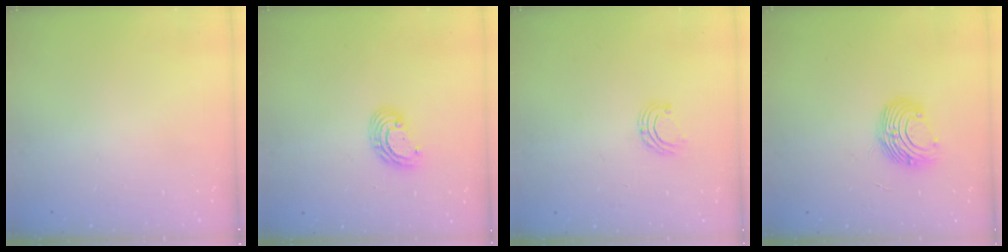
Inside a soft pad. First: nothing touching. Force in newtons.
{"total": 6.7, "press": 6.6, "slide": 0.8}
{"total": 5.9, "press": 5.9, "slide": 0.6}
{"total": 11.4, "press": 11.3, "slide": 1.1}